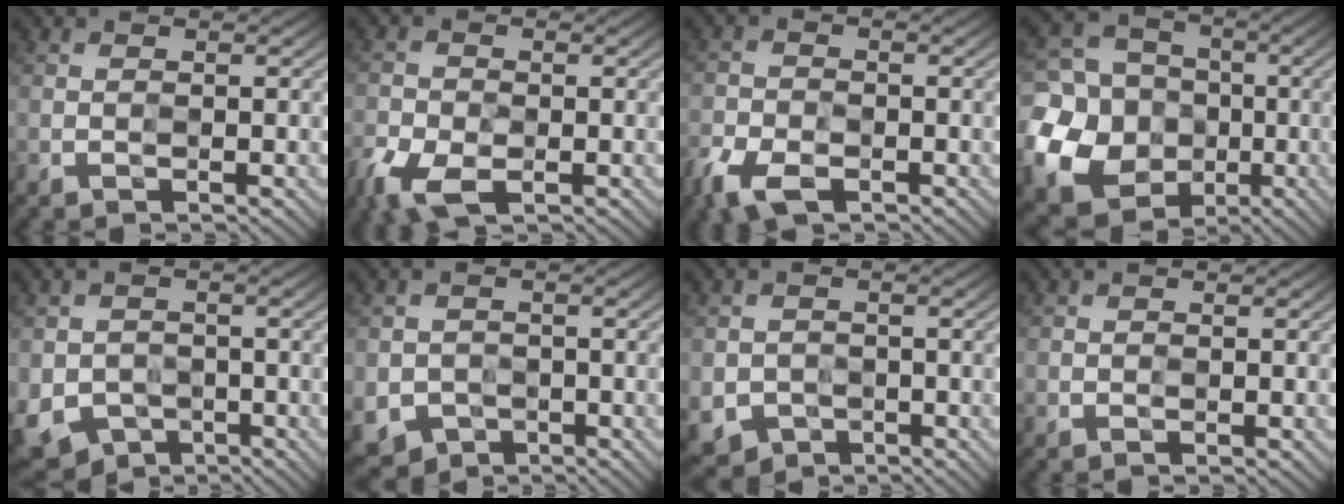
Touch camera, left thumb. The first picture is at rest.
{"total": 5.6, "force": [-3.1, 3.1, 3.6], "torque": [-0.087, -0.015, -0.062]}
{"total": 5.3, "force": [-3.4, 2.7, 2.9], "torque": [-0.071, -0.012, -0.069]}
{"total": 15.3, "force": [-3.2, 13.9, 5.8], "torque": [-0.206, -0.016, -0.075]}
{"total": 5.2, "force": [-2.0, 4.3, 1.9], "torque": [-0.058, -0.023, -0.033]}
{"total": 3.3, "force": [-1.4, 2.9, 0.6], "torque": [-0.025, -0.016, -0.025]}
{"total": 3.0, "force": [-1.3, 2.7, 0.4], "torque": [-0.021, -0.015, -0.023]}
{"total": 0.0}